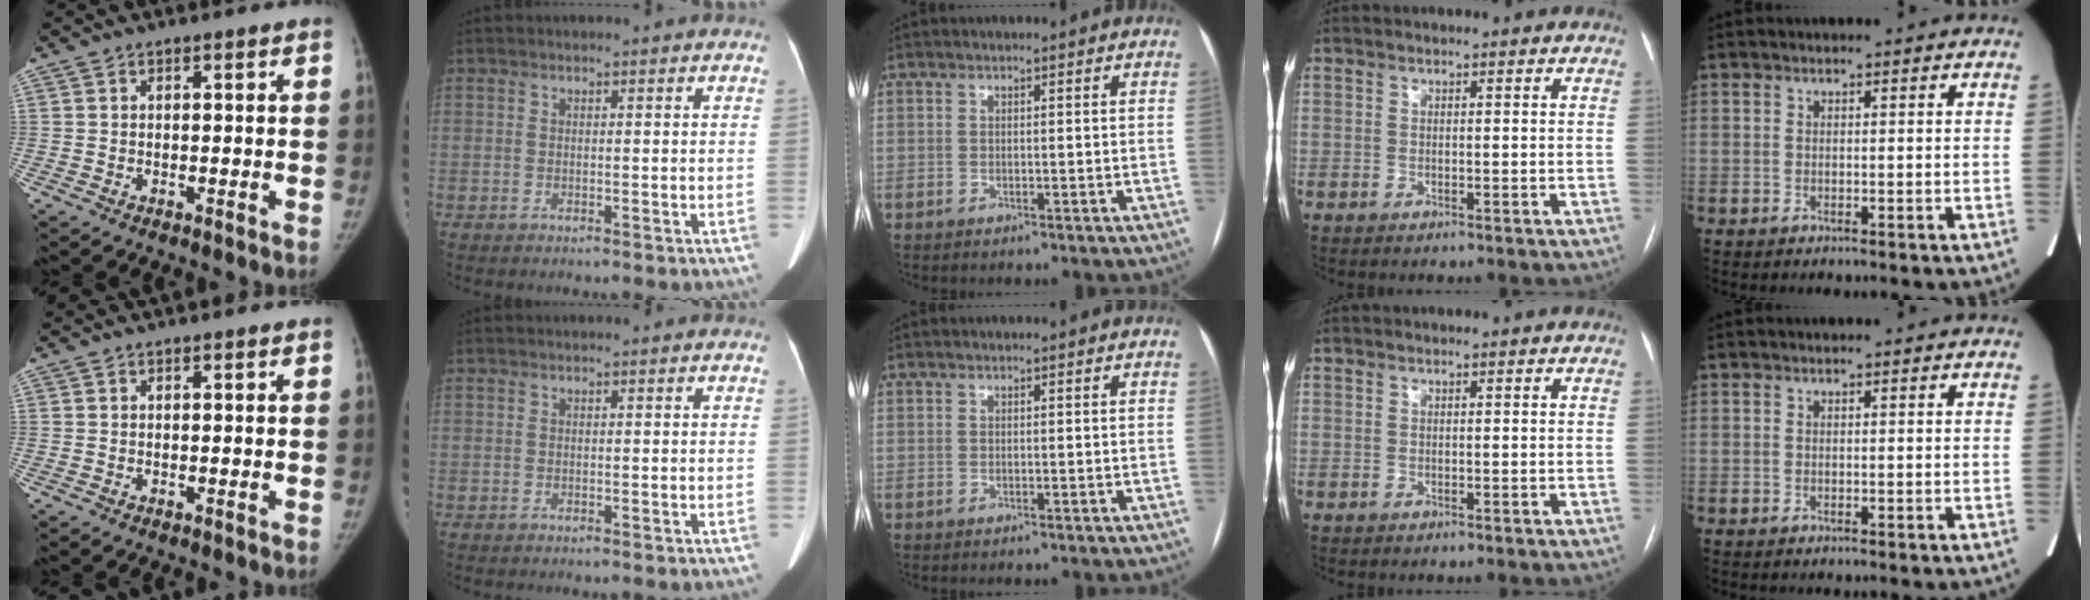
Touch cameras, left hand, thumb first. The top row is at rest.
{}